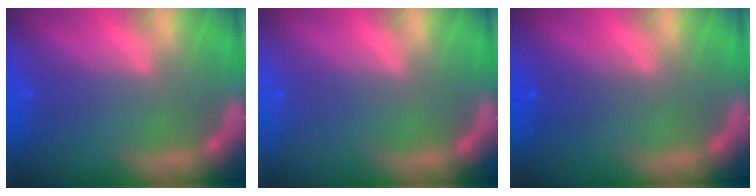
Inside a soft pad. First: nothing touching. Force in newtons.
{"total": 0.0}
{"total": 1.5}